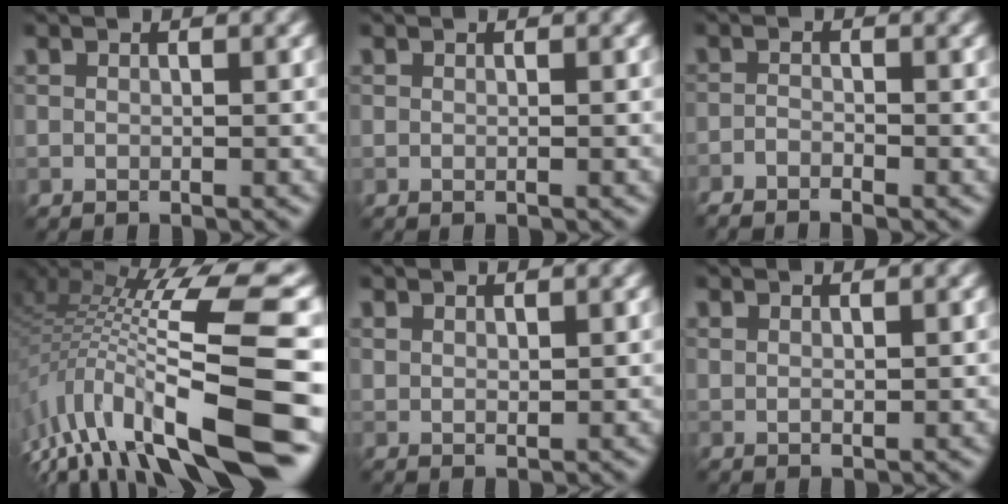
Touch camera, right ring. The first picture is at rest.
{"total": 0.0}
{"total": 2.0, "force": [-1.7, 0.2, 1.1], "torque": [-0.032, -0.002, -0.040]}
{"total": 14.5, "force": [-4.9, 2.9, 13.4], "torque": [-0.227, 0.012, -0.078]}
{"total": 0.9, "force": [0.7, 0.5, 0.3], "torque": [-0.009, -0.002, 0.016]}
{"total": 0.6, "force": [0.4, 0.3, 0.4], "torque": [-0.009, 0.001, 0.008]}